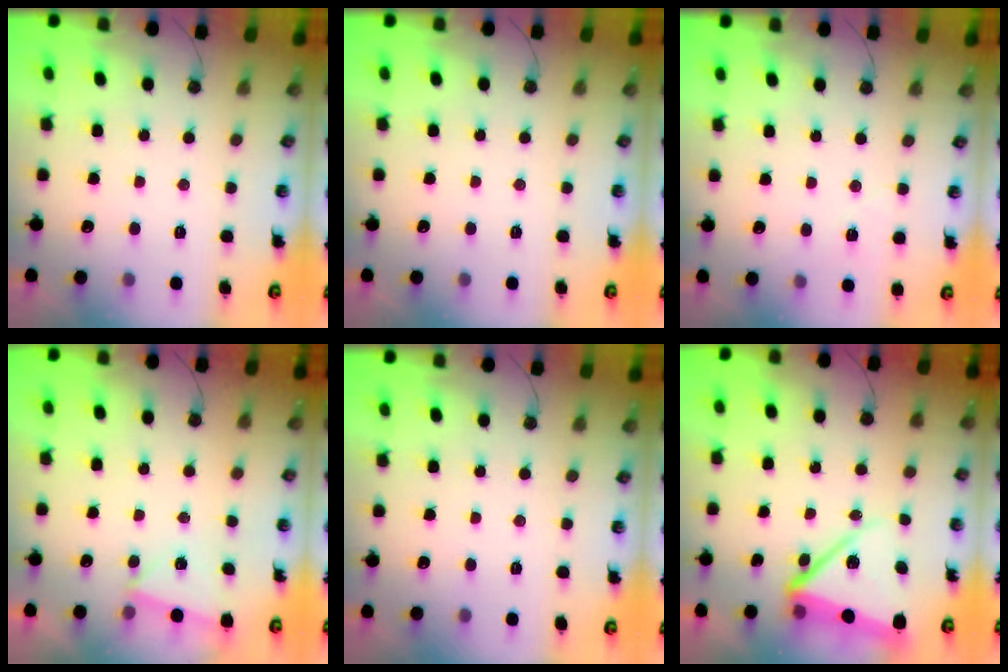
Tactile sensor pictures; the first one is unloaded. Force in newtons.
{"total": 0.0}
{"total": 10.6, "press": 3.6, "slide": 10.0}
{"total": 2.4, "press": 2.1, "slide": 1.1}
{"total": 0.0}
{"total": 10.4, "press": 10.2, "slide": 1.9}